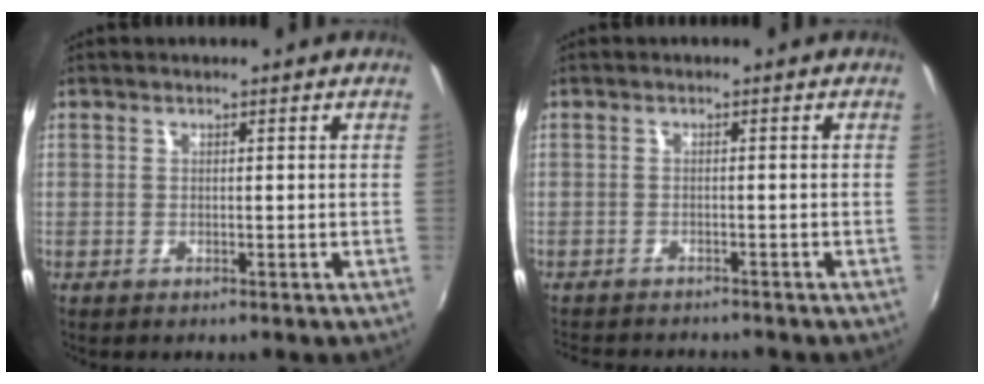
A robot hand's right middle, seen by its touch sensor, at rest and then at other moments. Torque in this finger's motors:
{"motor_torque": [0.20, -0.32, 0.00, 0.01]}